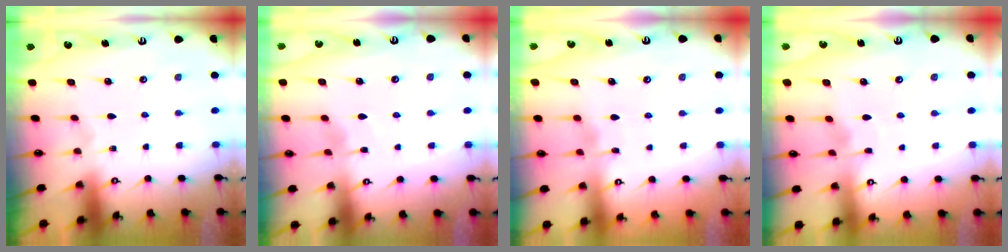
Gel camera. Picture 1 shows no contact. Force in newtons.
{"total": 3.9, "press": 3.9, "slide": 0.6}
{"total": 3.4, "press": 3.4, "slide": 0.5}
{"total": 3.5, "press": 3.5, "slide": 0.5}